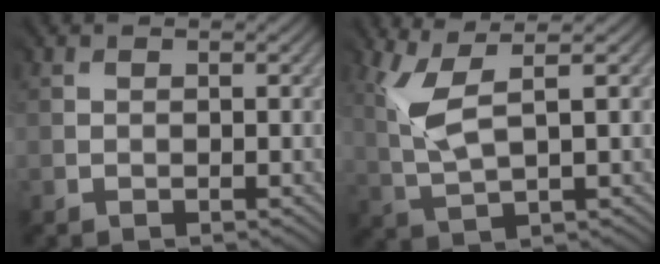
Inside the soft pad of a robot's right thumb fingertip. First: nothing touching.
{"total": 5.1, "force": [2.2, 1.0, 4.5], "torque": [-0.126, 0.006, 0.051]}